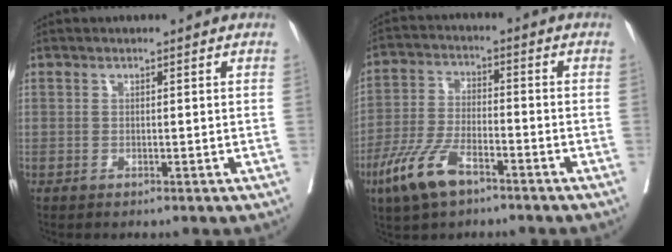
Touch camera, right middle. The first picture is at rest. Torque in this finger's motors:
{"motor_torque": [1.17, -0.97, 0.58, 0.13]}